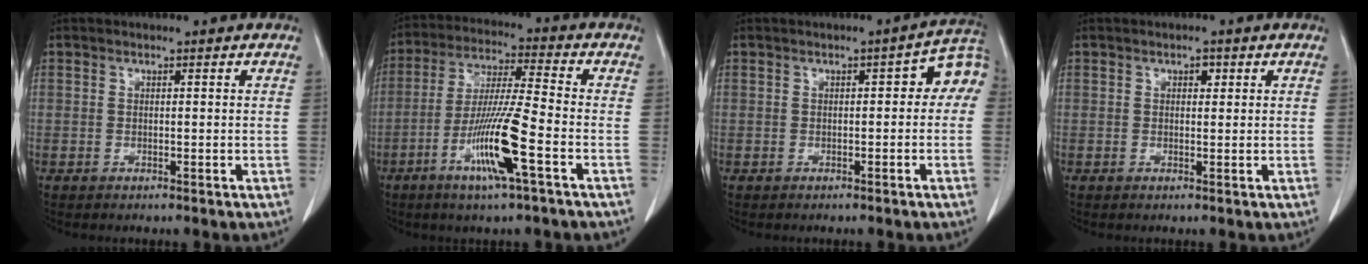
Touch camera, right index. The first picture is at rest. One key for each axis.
{"total": 12.1, "fx": -4.9, "fy": -0.2, "fz": 11.0, "tx": -0.216, "ty": -0.014, "tz": -0.095}
{"total": 5.3, "fx": 0.0, "fy": 2.2, "fz": 4.8, "tx": -0.056, "ty": 0.027, "tz": -0.003}
{"total": 1.2, "fx": 0.5, "fy": 0.7, "fz": 0.8, "tx": -0.009, "ty": 0.000, "tz": 0.006}